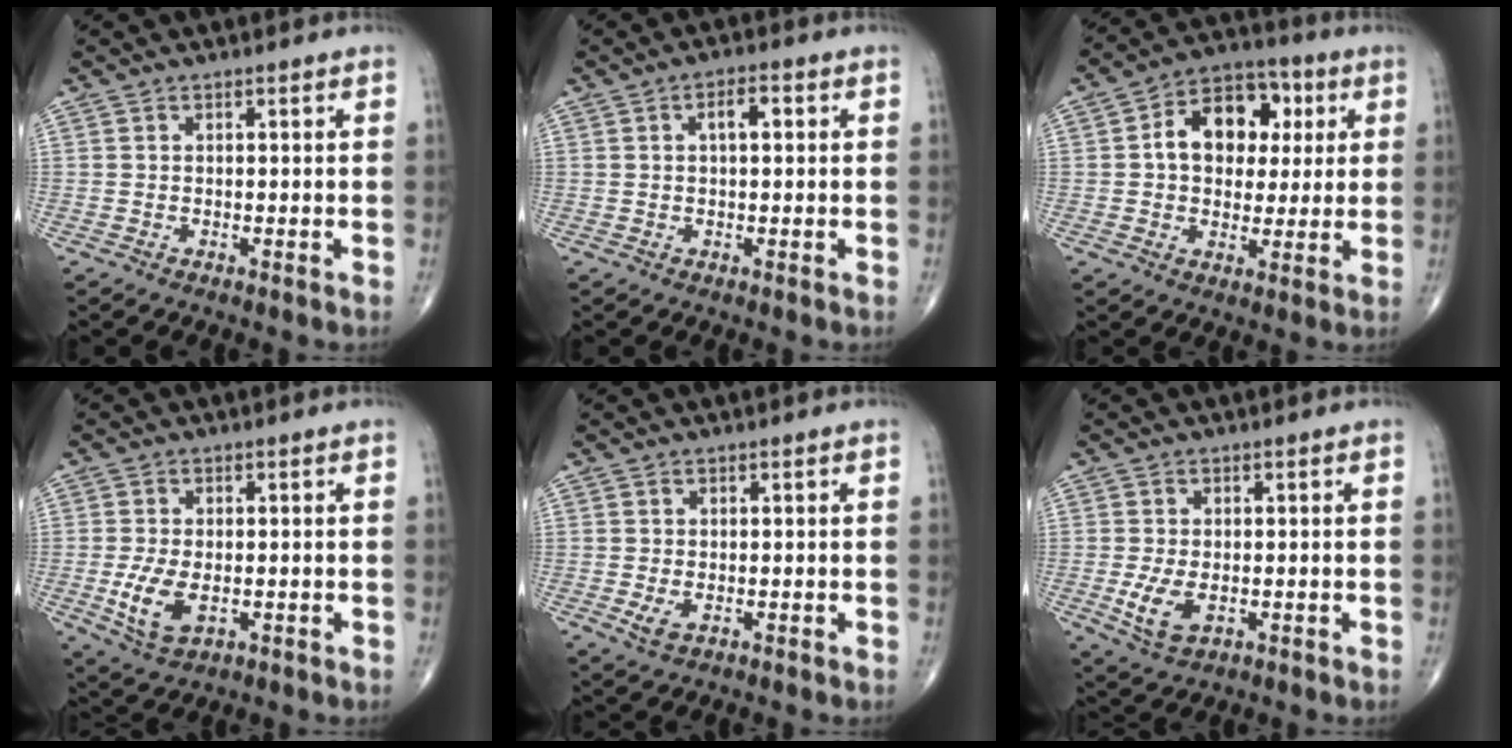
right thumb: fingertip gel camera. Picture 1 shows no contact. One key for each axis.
{"total": 3.4, "fx": 0.8, "fy": 1.5, "fz": 2.9, "tx": -0.043, "ty": 0.007, "tz": 0.009}
{"total": 13.8, "fx": 2.6, "fy": 9.8, "fz": 9.3, "tx": -0.103, "ty": 0.015, "tz": 0.033}
{"total": 7.2, "fx": -1.4, "fy": 4.0, "fz": 5.9, "tx": -0.118, "ty": -0.009, "tz": -0.019}
{"total": 2.5, "fx": -0.6, "fy": 1.5, "fz": 1.9, "tx": -0.040, "ty": -0.006, "tz": -0.008}
{"total": 5.9, "fx": -1.2, "fy": 3.3, "fz": 4.7, "tx": -0.094, "ty": -0.009, "tz": -0.016}